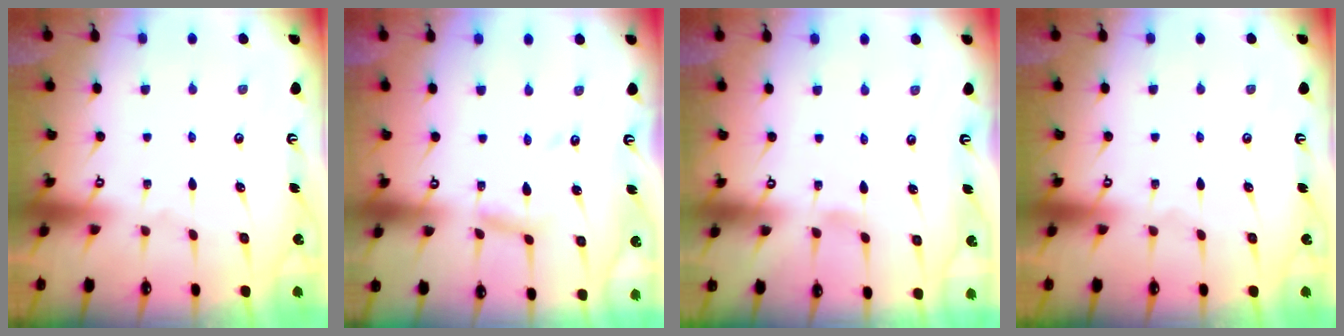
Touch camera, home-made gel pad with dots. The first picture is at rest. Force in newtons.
{"total": 5.9, "press": 5.9, "slide": 0.5}
{"total": 2.7, "press": 2.7, "slide": 0.3}
{"total": 0.0}